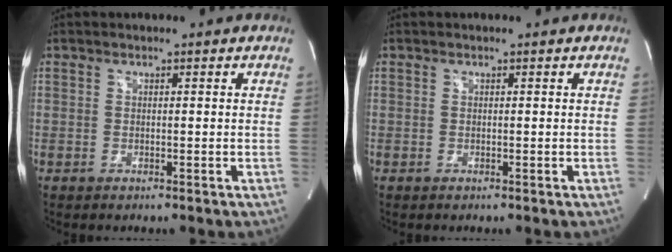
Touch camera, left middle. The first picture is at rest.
{"total": 0.0}